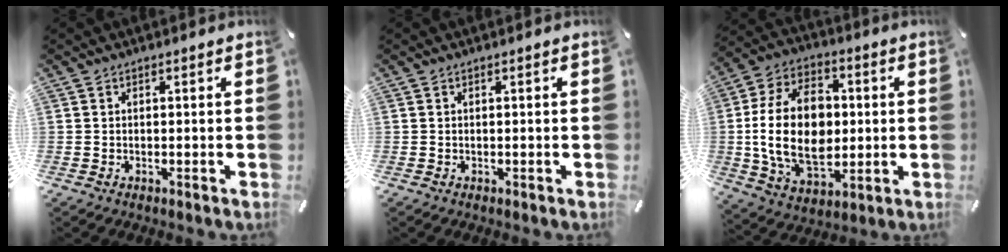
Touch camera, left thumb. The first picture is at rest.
{"total": 0.0}
{"total": 20.3, "force": [-0.1, 14.2, 14.5], "torque": [-0.298, 0.002, -0.004]}